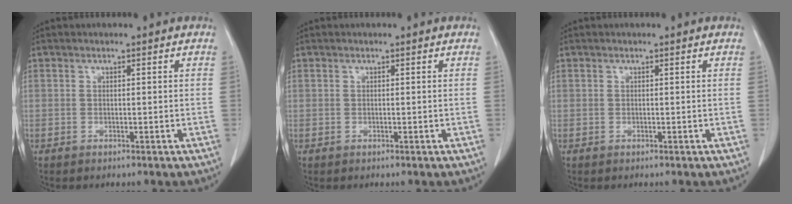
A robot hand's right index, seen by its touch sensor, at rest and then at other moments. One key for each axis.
{"total": 0.0}
{"total": 0.0}